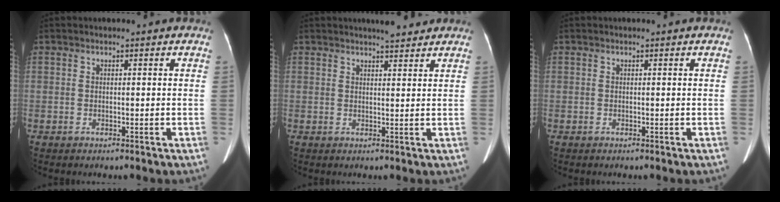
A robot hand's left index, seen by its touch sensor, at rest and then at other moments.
{"total": 3.7, "force": [3.4, 0.6, 1.5], "torque": [-0.022, 0.004, 0.047]}
{"total": 0.0}